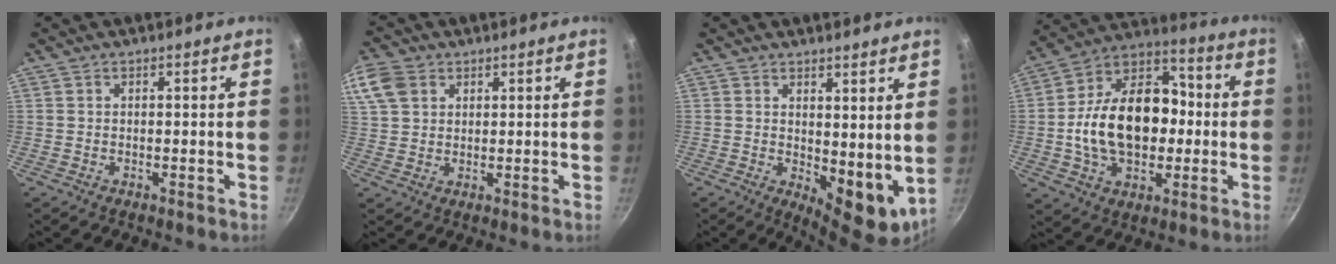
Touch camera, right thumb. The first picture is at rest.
{"total": 8.5, "force": [3.8, 6.3, 4.3], "torque": [-0.090, 0.006, 0.072]}
{"total": 9.0, "force": [2.1, 4.4, 7.6], "torque": [-0.090, -0.029, 0.039]}
{"total": 21.8, "force": [-1.3, 14.9, 15.9], "torque": [-0.236, 0.048, -0.029]}